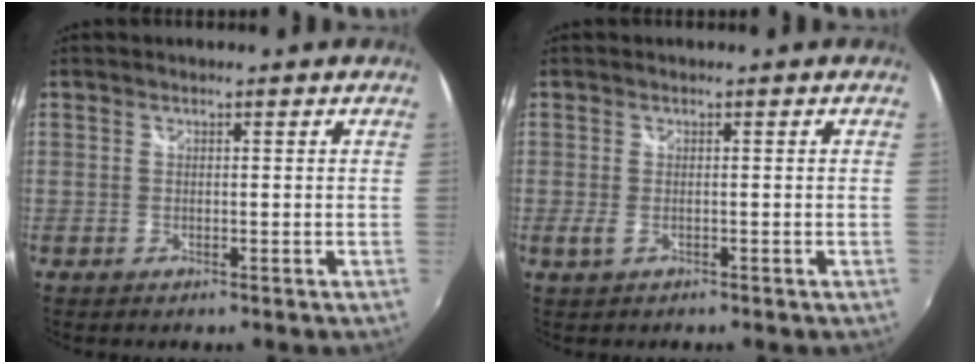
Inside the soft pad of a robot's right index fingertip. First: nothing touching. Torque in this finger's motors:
{"motor_torque": [0.11, -0.04, 0.20, 0.03]}